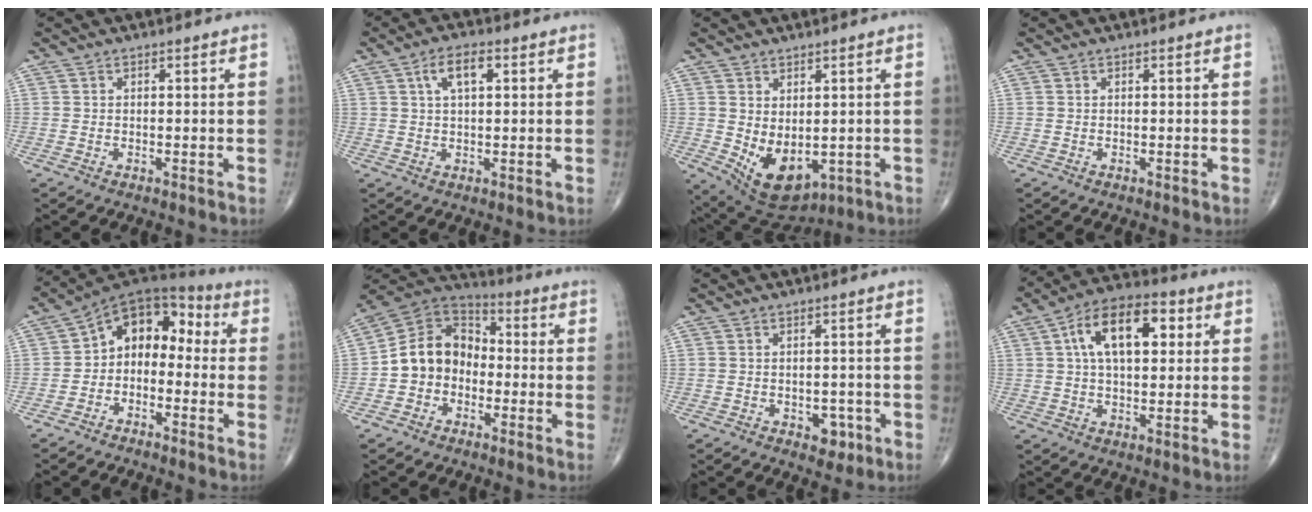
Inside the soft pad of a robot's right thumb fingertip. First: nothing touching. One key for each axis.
{"total": 5.4, "fx": 1.9, "fy": 2.4, "fz": 4.5, "tx": -0.083, "ty": 0.007, "tz": 0.035}
{"total": 9.8, "fx": -1.1, "fy": 5.9, "fz": 7.8, "tx": -0.110, "ty": -0.008, "tz": 0.013}
{"total": 0.0}
{"total": 10.9, "fx": -1.4, "fy": 7.9, "fz": 7.4, "tx": -0.076, "ty": 0.063, "tz": -0.044}
{"total": 11.7, "fx": -2.2, "fy": 9.6, "fz": 6.5, "tx": -0.088, "ty": 0.045, "tz": -0.055}
{"total": 3.3, "fx": -1.4, "fy": 2.3, "fz": 2.0, "tx": -0.005, "ty": 0.007, "tz": -0.015}
{"total": 14.5, "fx": 3.8, "fy": 7.7, "fz": 11.7, "tx": -0.180, "ty": 0.019, "tz": 0.058}